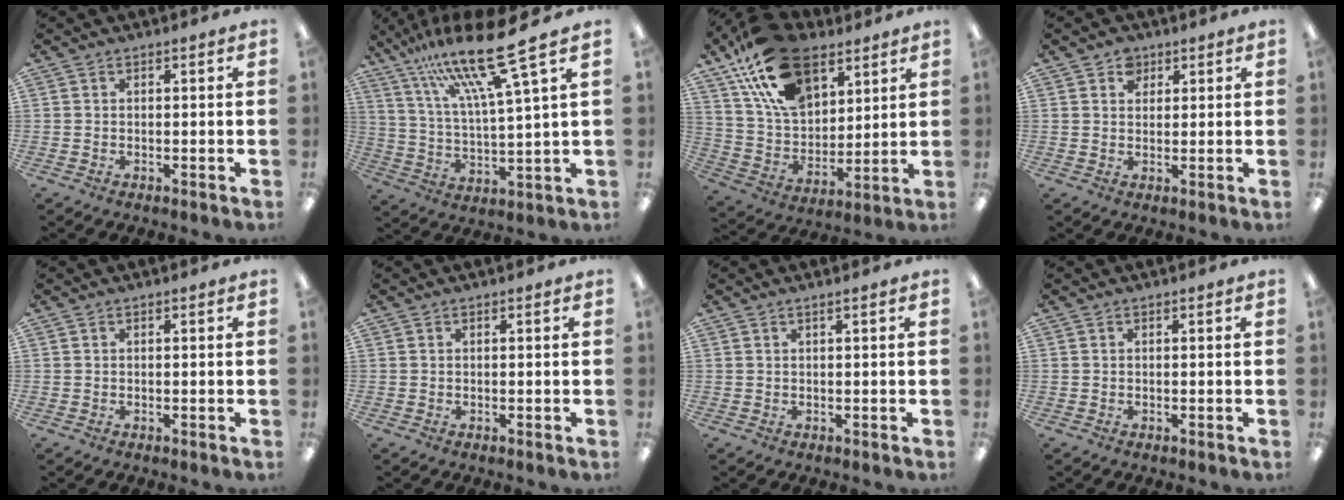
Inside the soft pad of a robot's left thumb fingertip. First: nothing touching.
{"total": 20.6, "force": [14.4, 2.7, 14.4], "torque": [-0.271, -0.081, 0.230]}
{"total": 21.5, "force": [13.2, 12.4, 11.6], "torque": [-0.217, -0.050, 0.243]}
{"total": 3.5, "force": [2.3, 2.5, 0.9], "torque": [0.000, -0.005, 0.038]}
{"total": 0.0}
{"total": 0.0}
{"total": 0.9, "force": [0.4, 0.0, 0.8], "torque": [-0.014, -0.001, 0.008]}
{"total": 0.0}